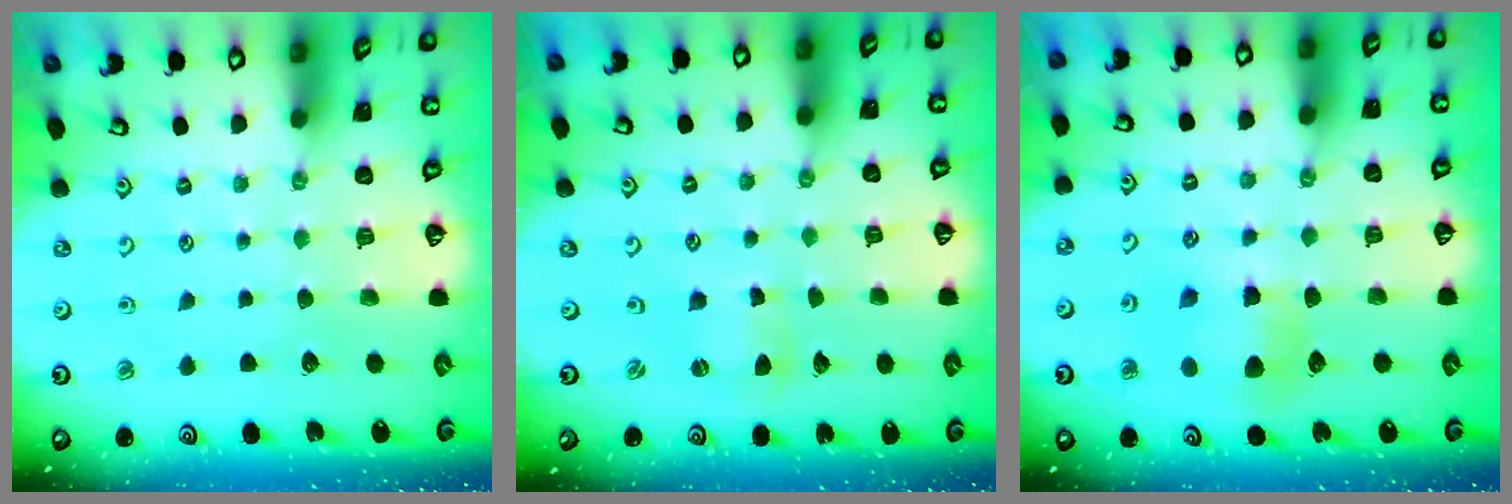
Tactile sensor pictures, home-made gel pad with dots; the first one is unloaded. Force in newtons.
{"total": 1.6, "press": 1.6, "slide": 0.3}
{"total": 7.1, "press": 7.1, "slide": 0.7}